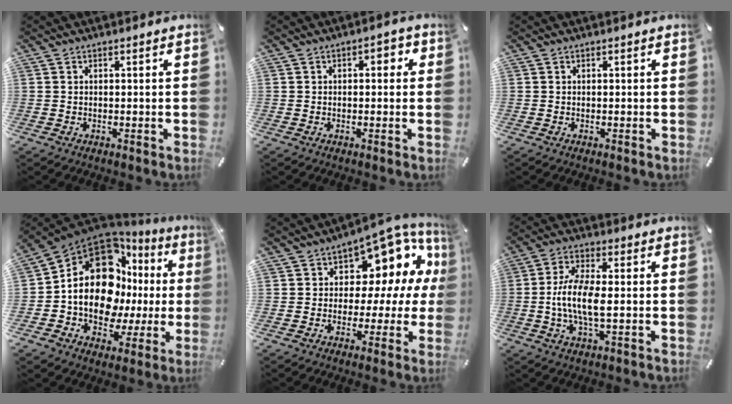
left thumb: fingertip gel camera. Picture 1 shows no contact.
{"total": 2.5, "force": [-0.3, 1.5, 2.0], "torque": [-0.023, 0.005, -0.013]}
{"total": 0.0}
{"total": 18.6, "force": [3.4, 13.0, 13.0], "torque": [-0.222, -0.040, 0.049]}
{"total": 11.1, "force": [5.8, 7.0, 6.4], "torque": [-0.084, -0.065, 0.100]}
{"total": 9.4, "force": [-0.8, 3.2, 8.8], "torque": [-0.186, -0.008, -0.018]}